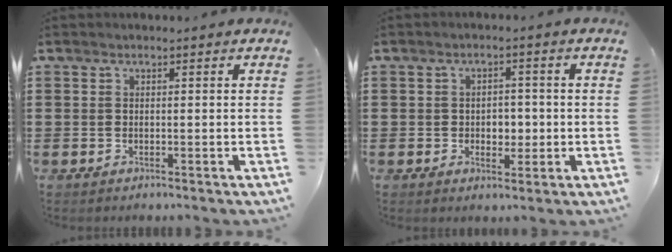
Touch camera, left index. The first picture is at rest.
{"total": 2.9, "force": [-0.4, 2.2, 1.9], "torque": [-0.035, 0.002, -0.015]}